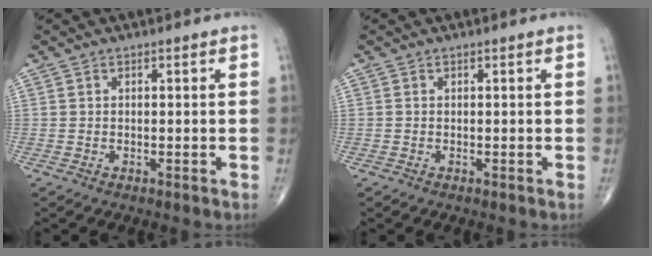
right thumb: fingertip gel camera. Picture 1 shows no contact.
{"total": 0.0}